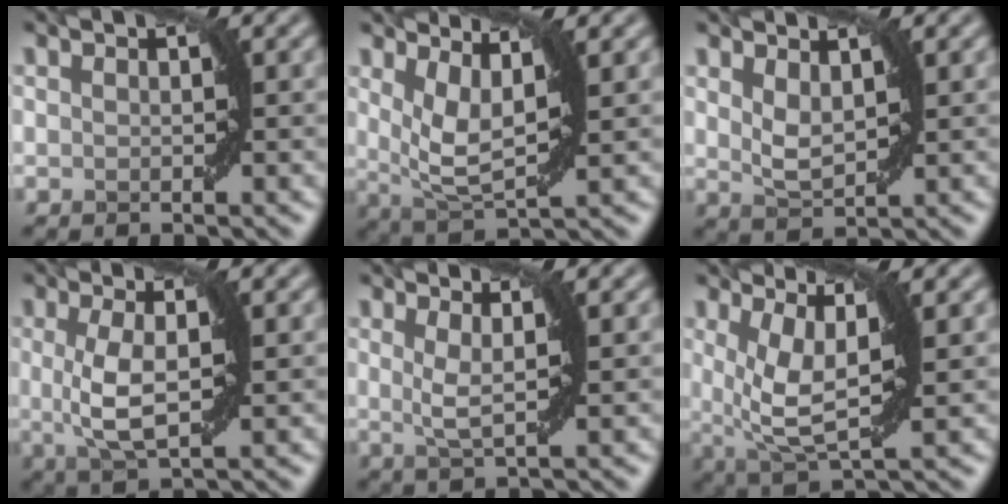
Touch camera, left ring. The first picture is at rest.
{"total": 3.9, "force": [1.8, 1.2, 3.2], "torque": [-0.070, -0.009, 0.039]}
{"total": 2.1, "force": [1.2, 0.8, 1.5], "torque": [-0.035, -0.003, 0.026]}
{"total": 3.8, "force": [0.2, 0.9, 3.7], "torque": [-0.086, -0.002, 0.005]}
{"total": 2.1, "force": [0.8, 0.1, 2.0], "torque": [-0.040, -0.005, 0.014]}
{"total": 5.3, "force": [1.2, 1.6, 4.9], "torque": [-0.103, -0.012, 0.026]}